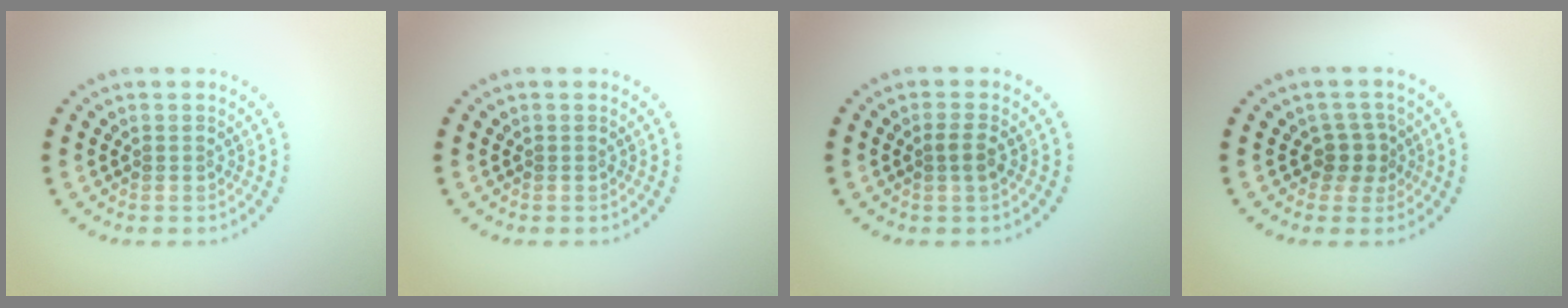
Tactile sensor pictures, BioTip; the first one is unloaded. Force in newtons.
{"total": 0.0}
{"total": 1.4, "press": 1.2, "slide": 0.7}
{"total": 2.2, "press": 1.8, "slide": 1.3}